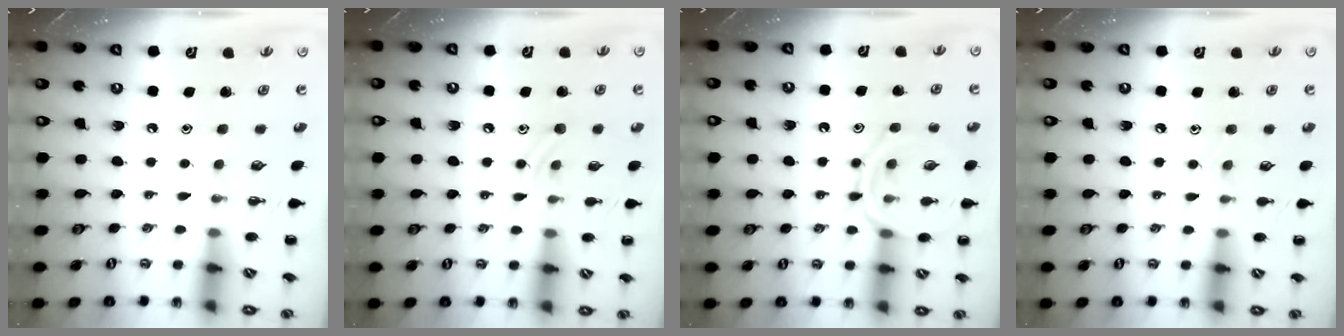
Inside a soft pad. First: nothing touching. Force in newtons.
{"total": 9.1, "press": 8.9, "slide": 1.6}
{"total": 11.4, "press": 11.4, "slide": 0.8}
{"total": 4.7, "press": 4.5, "slide": 1.4}